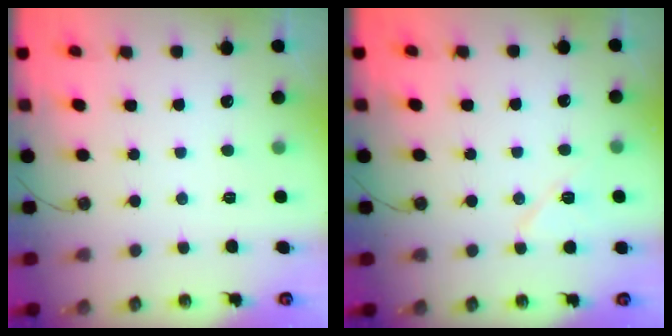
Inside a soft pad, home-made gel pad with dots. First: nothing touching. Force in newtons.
{"total": 6.8, "press": 6.8, "slide": 0.5}